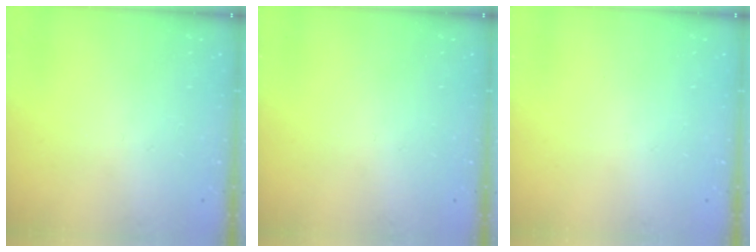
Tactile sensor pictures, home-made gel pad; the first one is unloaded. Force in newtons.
{"total": 0.0}
{"total": 0.0}